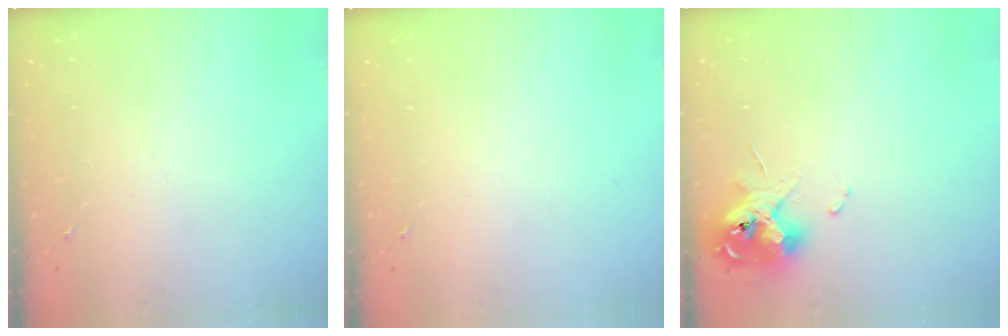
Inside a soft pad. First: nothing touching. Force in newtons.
{"total": 0.0}
{"total": 12.4, "press": 12.2, "slide": 1.6}